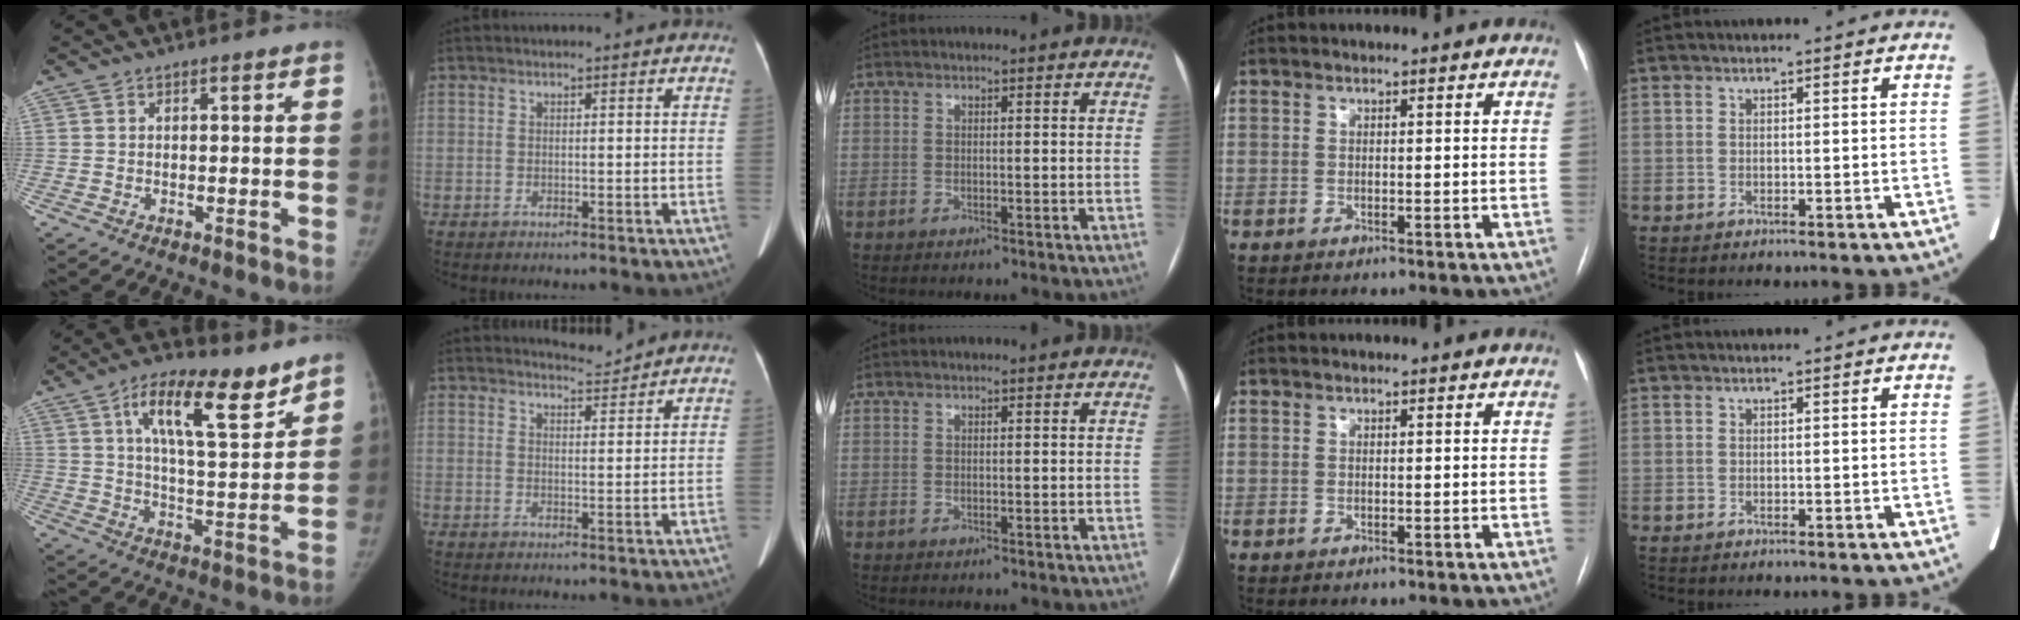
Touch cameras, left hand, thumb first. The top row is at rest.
{"thumb": {"total": 15.2, "force": [9.2, 5.0, 11.0], "torque": [-0.150, -0.045, 0.152]}, "index": {"total": 2.5, "force": [2.4, -0.5, -0.4], "torque": [-0.002, -0.010, 0.045]}}